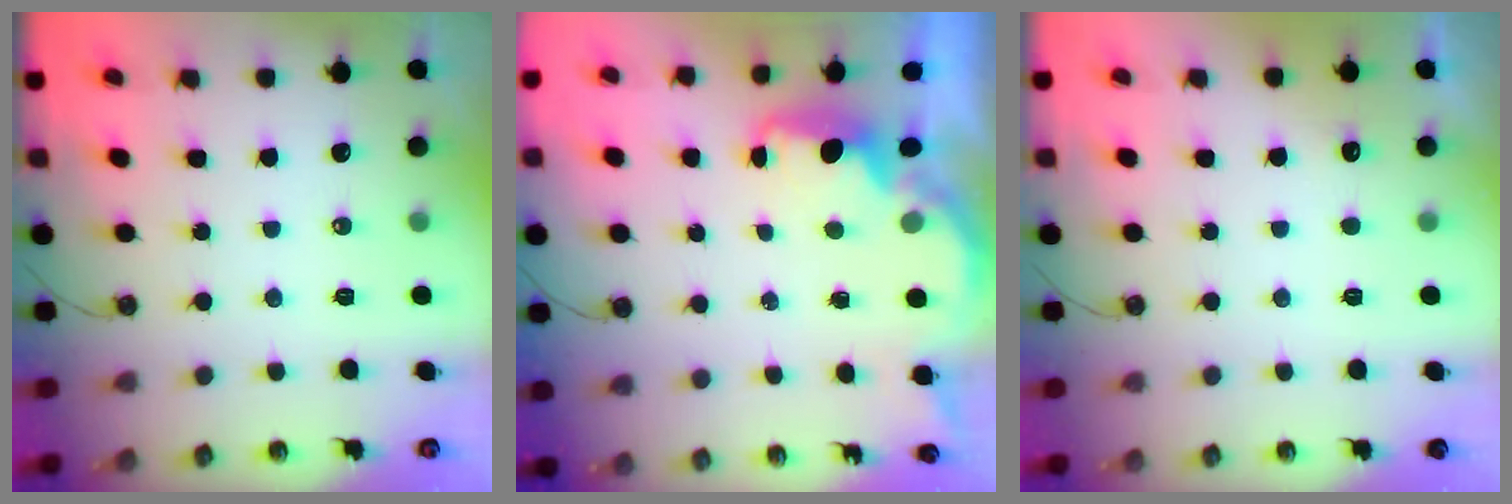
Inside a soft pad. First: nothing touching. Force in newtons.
{"total": 2.1, "press": 2.0, "slide": 0.8}
{"total": 2.6, "press": 2.4, "slide": 1.0}